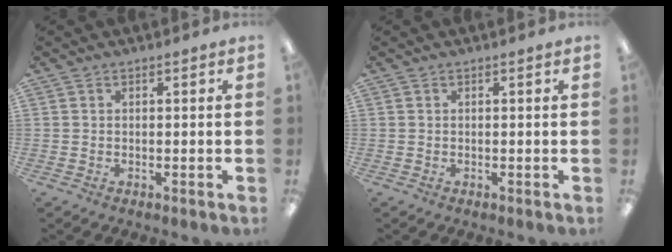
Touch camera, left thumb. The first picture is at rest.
{"total": 0.0}